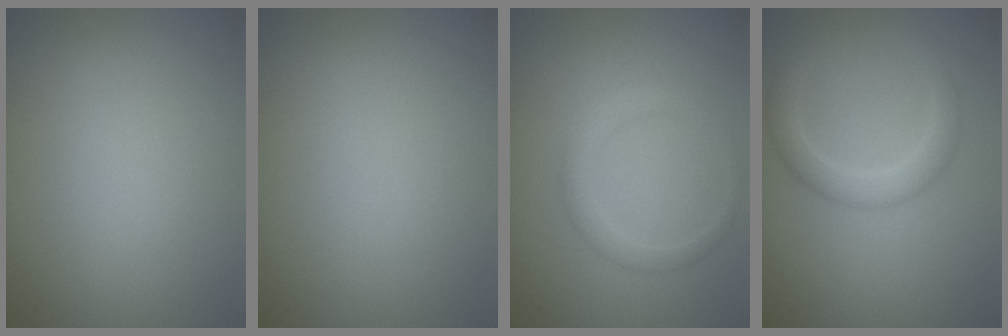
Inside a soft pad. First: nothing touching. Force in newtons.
{"total": 0.0}
{"total": 1.9, "press": 1.9, "slide": 0.1}
{"total": 2.7, "press": 2.7, "slide": 0.1}